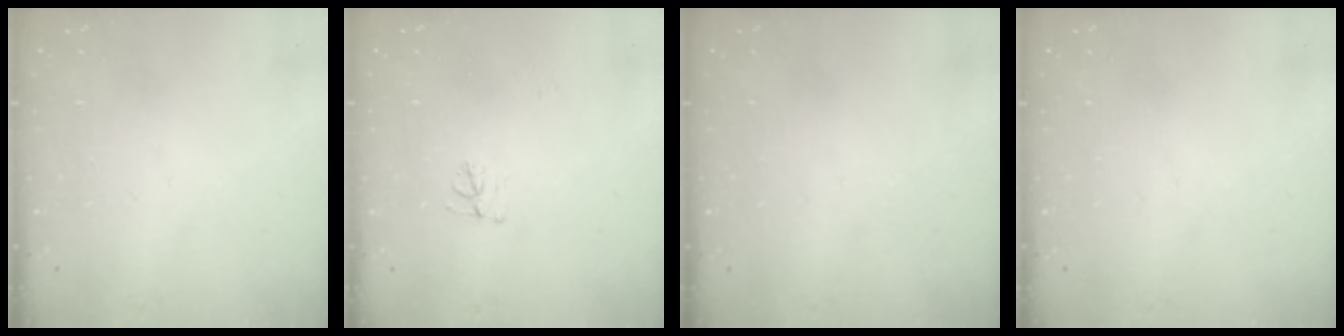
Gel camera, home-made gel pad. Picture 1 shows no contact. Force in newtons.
{"total": 4.7, "press": 4.6, "slide": 0.4}
{"total": 0.0}
{"total": 0.0}